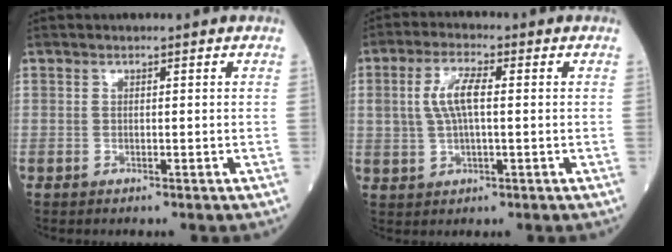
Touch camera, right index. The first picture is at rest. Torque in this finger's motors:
{"motor_torque": [0.14, 0.01, 0.14, 0.08]}